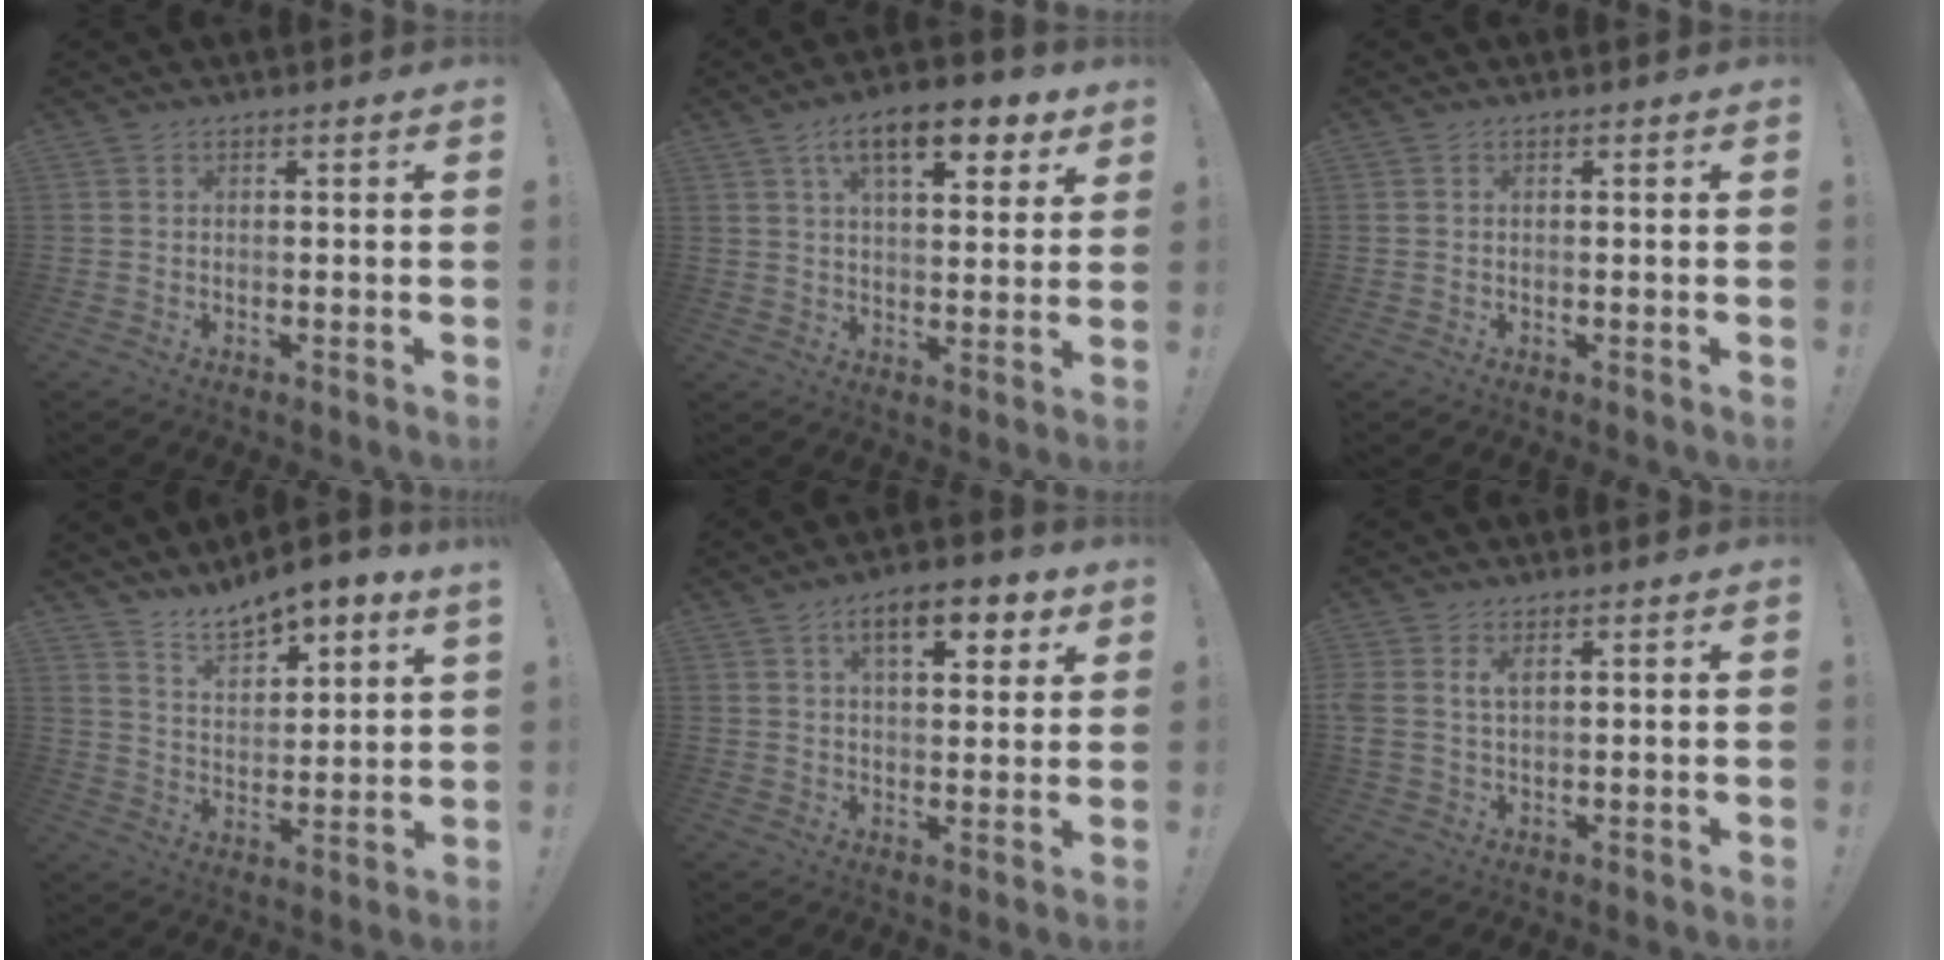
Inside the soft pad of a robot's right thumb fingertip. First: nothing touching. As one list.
[{"total": 13.7, "force": [7.2, 5.5, 10.3], "torque": [-0.149, -0.027, 0.117]}, {"total": 0.0}, {"total": 8.8, "force": [8.1, 2.2, 2.8], "torque": [-0.046, -0.064, 0.147]}, {"total": 10.6, "force": [5.1, 4.4, 8.2], "torque": [-0.109, -0.015, 0.081]}, {"total": 3.3, "force": [1.5, 1.7, 2.4], "torque": [-0.054, 0.001, 0.029]}]